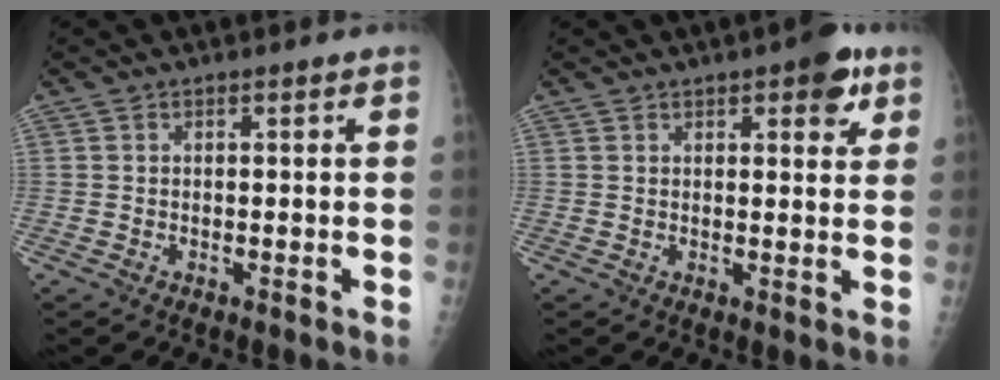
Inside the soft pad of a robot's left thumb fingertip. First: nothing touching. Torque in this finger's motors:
{"motor_torque": [0.72, 0.48, 0.50, -0.26, 0.12]}